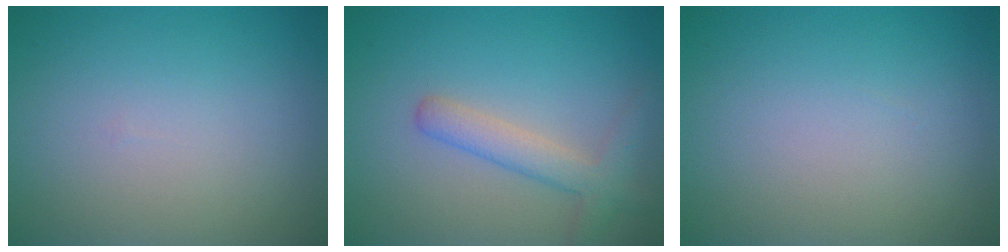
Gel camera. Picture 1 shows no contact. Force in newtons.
{"total": 3.0, "press": 3.0, "slide": 0.2}
{"total": 0.0}